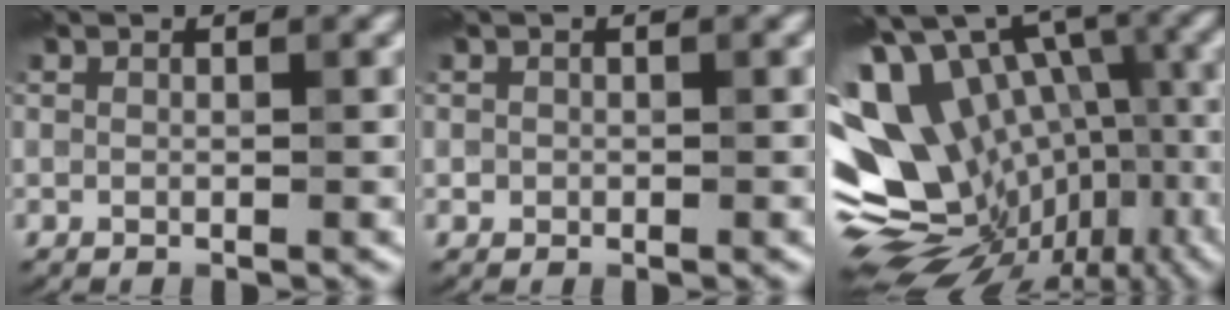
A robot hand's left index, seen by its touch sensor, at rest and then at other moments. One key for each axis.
{"total": 0.5, "fx": 0.0, "fy": 0.5, "fz": 0.0, "tx": 0.006, "ty": -0.003, "tz": -0.002}
{"total": 17.1, "fx": -3.1, "fy": 12.2, "fz": 11.6, "tx": -0.201, "ty": 0.011, "tz": 0.006}